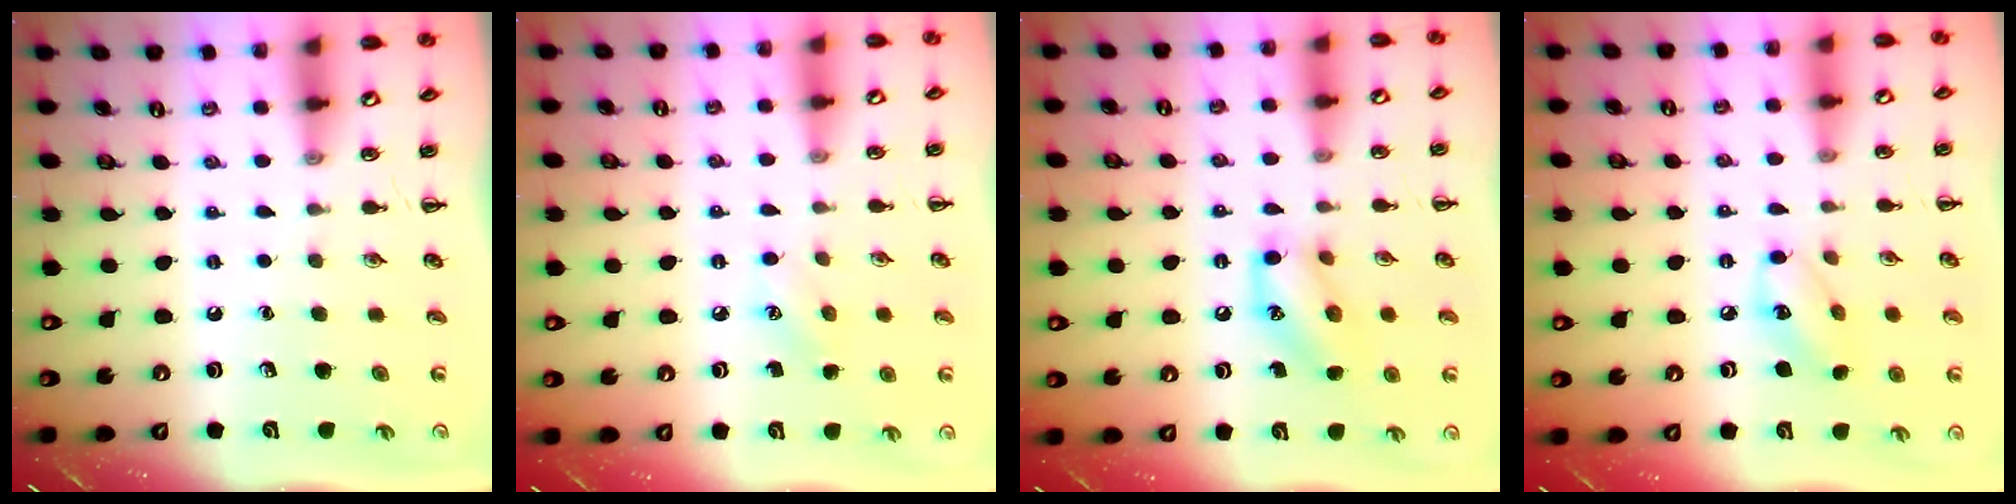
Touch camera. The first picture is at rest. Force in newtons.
{"total": 4.6, "press": 4.4, "slide": 1.3}
{"total": 12.2, "press": 12.0, "slide": 2.0}
{"total": 7.9, "press": 7.9, "slide": 0.5}